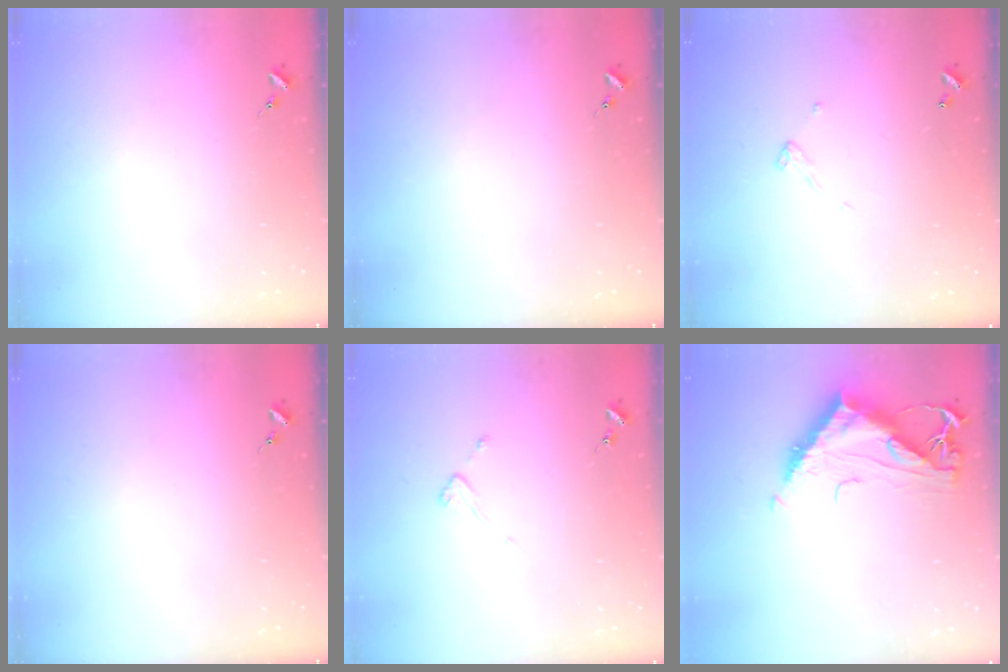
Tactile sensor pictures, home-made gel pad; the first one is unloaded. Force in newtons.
{"total": 0.0}
{"total": 4.9, "press": 4.9, "slide": 0.2}
{"total": 0.0}
{"total": 3.4, "press": 3.4, "slide": 0.1}
{"total": 13.4, "press": 13.4, "slide": 1.2}